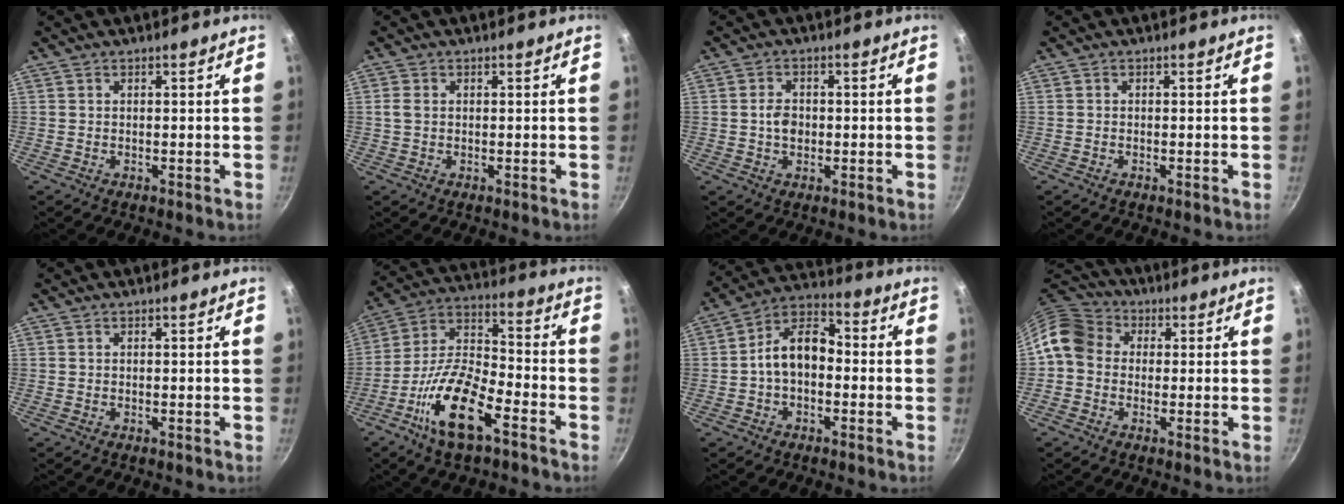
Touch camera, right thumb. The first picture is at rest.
{"total": 1.7, "force": [0.2, 1.2, 1.2], "torque": [-0.026, 0.004, 0.003]}
{"total": 3.5, "force": [-0.2, 2.6, 2.3], "torque": [-0.029, 0.006, -0.006]}
{"total": 0.0}
{"total": 0.0}
{"total": 16.5, "force": [-8.5, 6.4, 12.7], "torque": [-0.235, 0.049, -0.172]}
{"total": 10.3, "force": [-1.2, 6.8, 7.7], "torque": [-0.104, 0.045, -0.039]}
{"total": 9.2, "force": [0.5, 7.9, 4.8], "torque": [-0.067, 0.025, -0.014]}